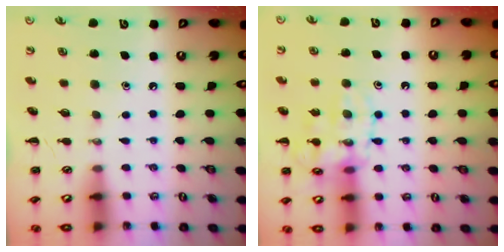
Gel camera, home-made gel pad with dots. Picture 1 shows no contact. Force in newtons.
{"total": 13.5, "press": 13.5, "slide": 1.0}